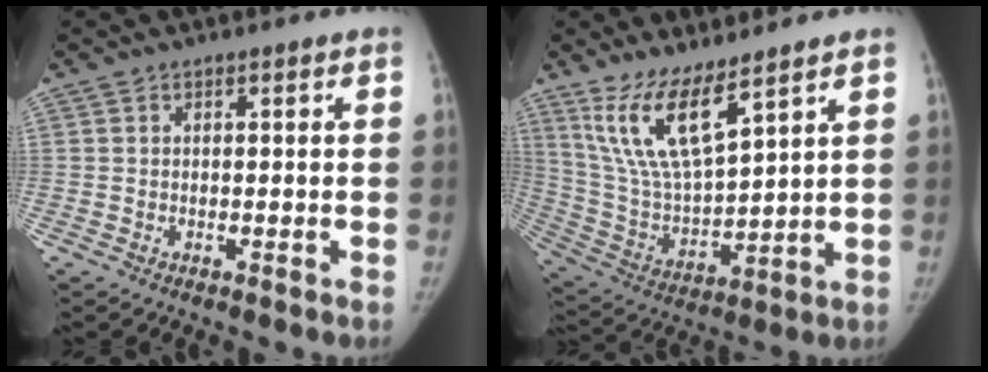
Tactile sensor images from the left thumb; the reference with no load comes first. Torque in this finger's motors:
{"motor_torque": [0.16, 0.13, 1.43, -1.34, 0.15]}